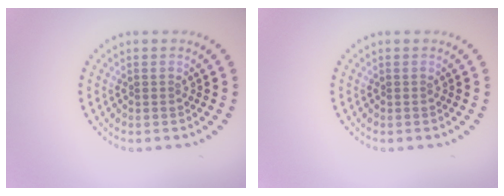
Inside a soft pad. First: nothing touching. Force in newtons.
{"total": 0.0}